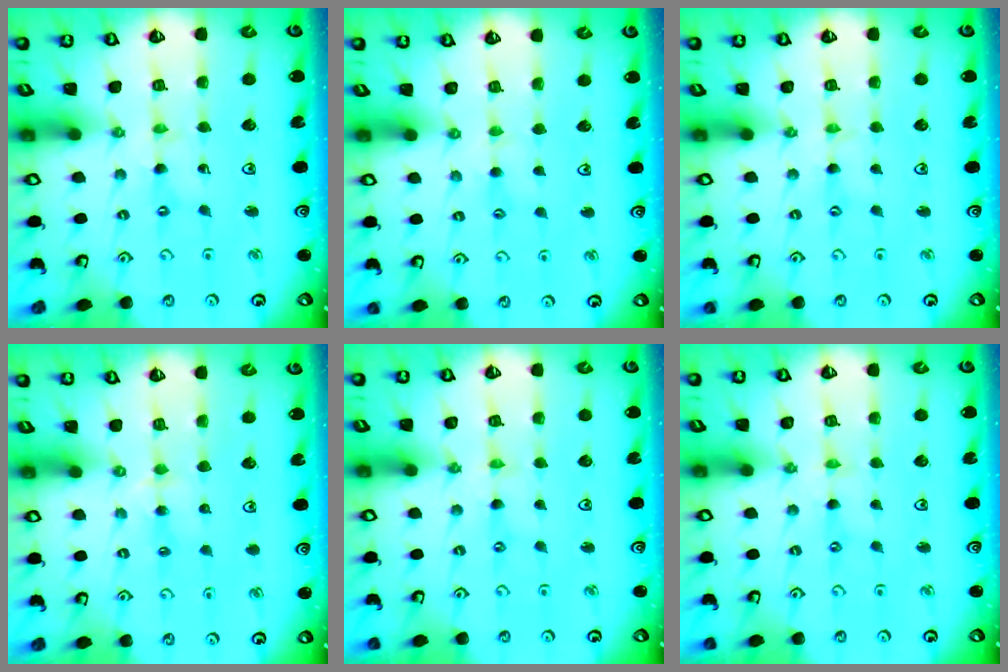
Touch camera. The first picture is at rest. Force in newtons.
{"total": 2.5, "press": 2.5, "slide": 0.3}
{"total": 0.5, "press": 0.5, "slide": 0.1}
{"total": 2.6, "press": 2.5, "slide": 0.4}
{"total": 0.0}
{"total": 0.0}